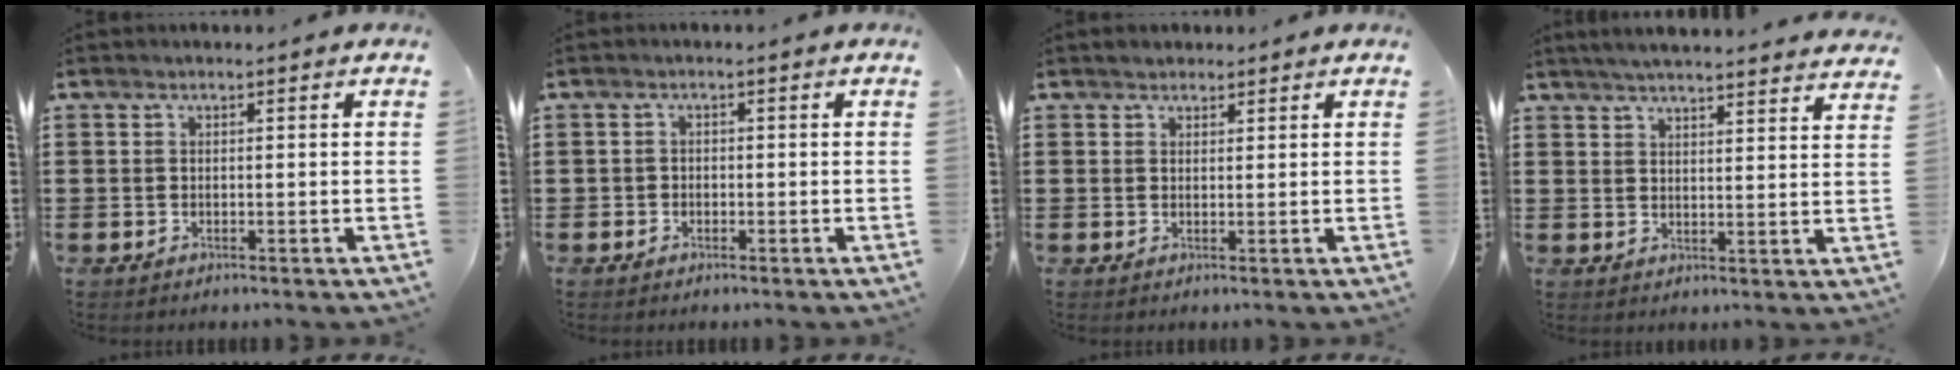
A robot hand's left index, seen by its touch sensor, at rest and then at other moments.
{"total": 1.1, "force": [-0.6, 0.9, 0.0], "torque": [-0.004, 0.003, -0.015]}
{"total": 1.3, "force": [1.2, 0.6, 0.0], "torque": [-0.003, 0.003, 0.025]}
{"total": 4.4, "force": [4.3, -0.4, 1.0], "torque": [-0.033, -0.020, 0.076]}